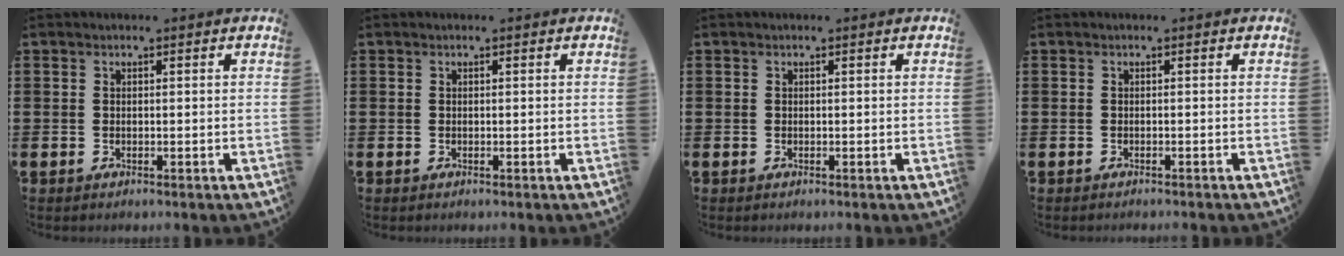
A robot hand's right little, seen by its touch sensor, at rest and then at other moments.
{"total": 0.0}
{"total": 0.0}
{"total": 0.0}